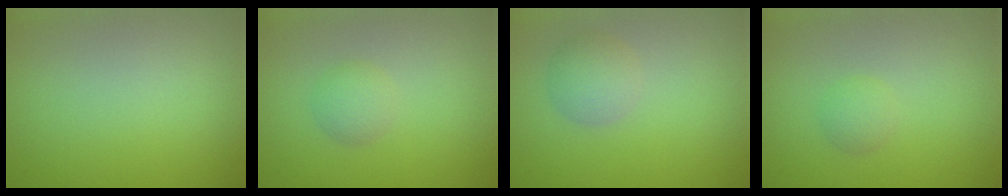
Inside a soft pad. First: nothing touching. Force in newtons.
{"total": 1.6, "press": 1.6, "slide": 0.1}
{"total": 2.4, "press": 2.4, "slide": 0.1}
{"total": 1.2, "press": 1.2, "slide": 0.0}